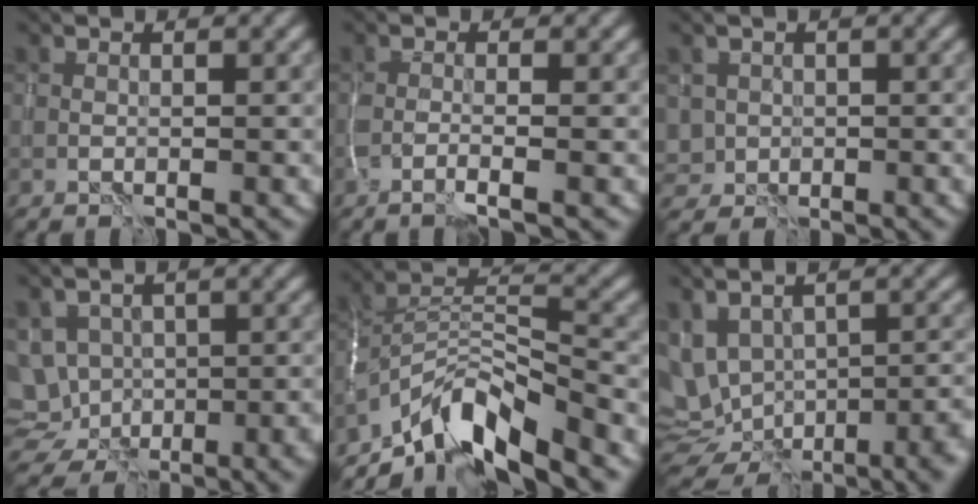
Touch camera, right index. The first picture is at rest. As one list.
[{"total": 1.9, "force": [-1.0, 0.3, 1.6], "torque": [-0.024, 0.000, -0.029]}, {"total": 2.2, "force": [-0.2, 2.2, 0.4], "torque": [-0.003, 0.000, -0.003]}, {"total": 10.6, "force": [-1.3, 9.2, 5.1], "torque": [-0.080, -0.013, -0.031]}, {"total": 8.0, "force": [-6.0, 2.5, 4.7], "torque": [-0.071, 0.000, -0.121]}, {"total": 10.4, "force": [-1.6, 7.2, 7.4], "torque": [-0.097, -0.005, 0.017]}]